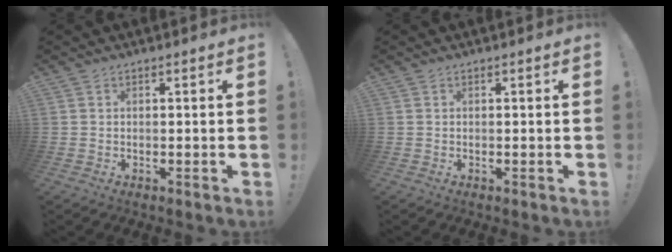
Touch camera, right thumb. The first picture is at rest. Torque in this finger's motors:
{"motor_torque": [-0.01, 0.01, 0.00, 0.00, 0.00]}